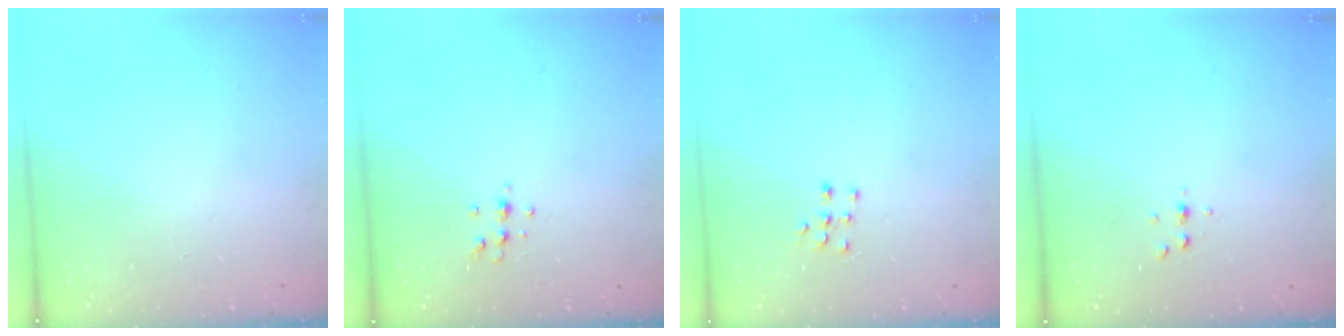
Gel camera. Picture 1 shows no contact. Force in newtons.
{"total": 5.4, "press": 5.3, "slide": 1.1}
{"total": 6.0, "press": 6.0, "slide": 0.4}
{"total": 2.6, "press": 2.6, "slide": 0.3}